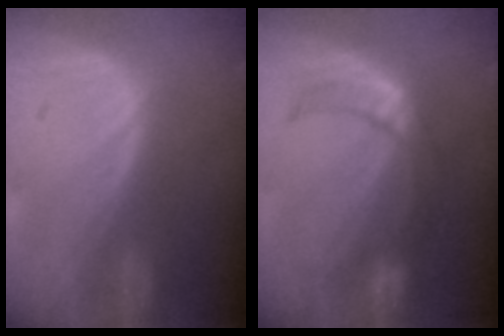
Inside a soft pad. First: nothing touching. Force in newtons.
{"total": 7.0, "press": 6.9, "slide": 1.4}